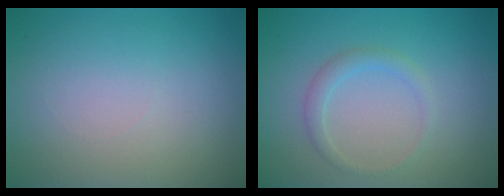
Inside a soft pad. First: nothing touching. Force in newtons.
{"total": 1.5, "press": 1.5, "slide": 0.1}